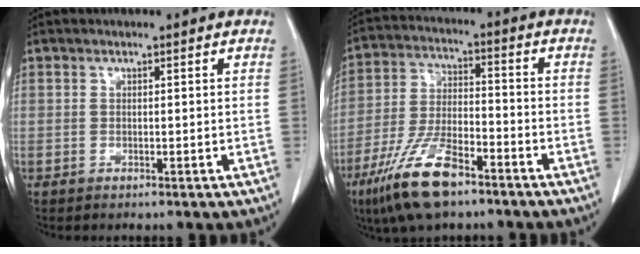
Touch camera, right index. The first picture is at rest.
{"total": 12.4, "force": [-8.0, 3.5, 8.7], "torque": [-0.179, -0.016, -0.147]}